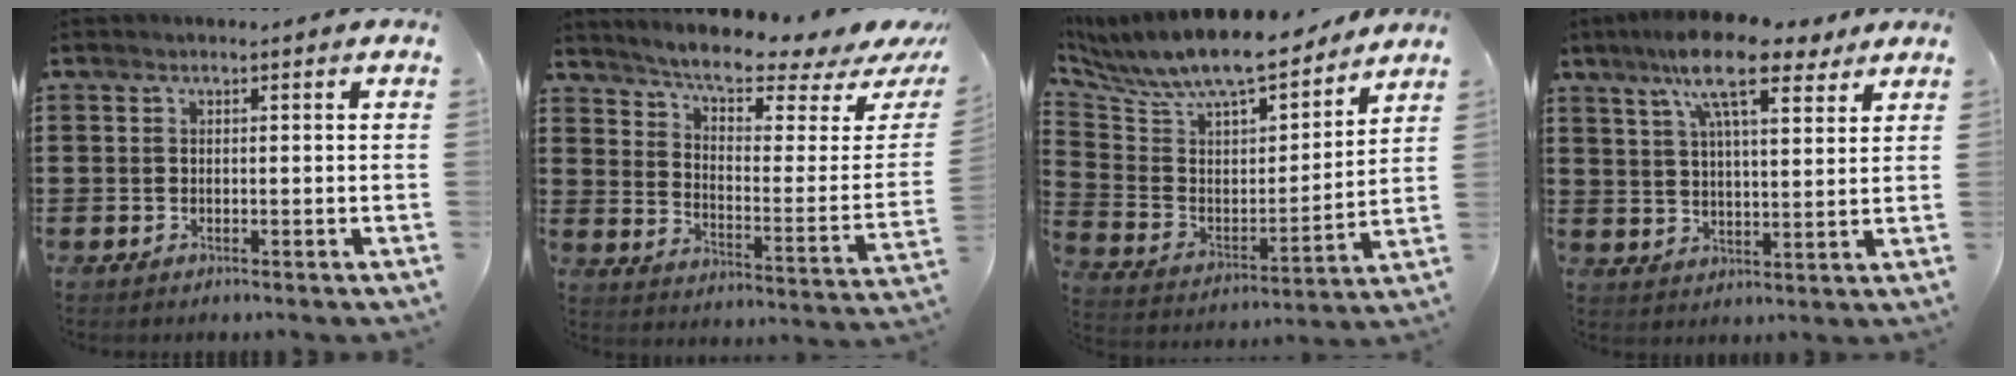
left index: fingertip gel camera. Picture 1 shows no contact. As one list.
[{"total": 7.0, "force": [6.0, 0.4, 3.6], "torque": [-0.082, -0.052, 0.098]}, {"total": 9.3, "force": [8.4, 1.7, 3.4], "torque": [-0.099, -0.066, 0.141]}, {"total": 12.2, "force": [8.5, 3.0, 8.2], "torque": [-0.164, -0.011, 0.148]}]